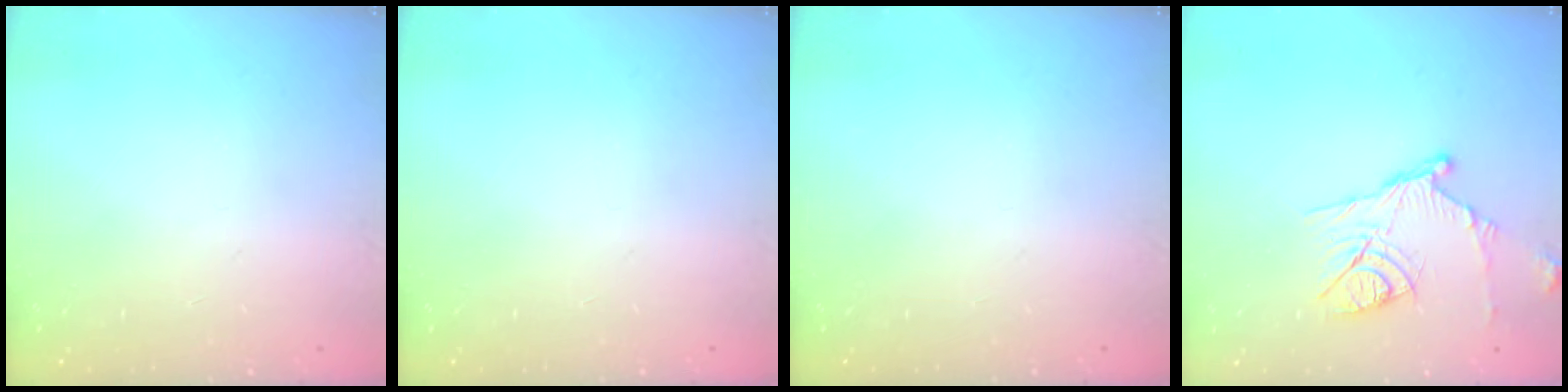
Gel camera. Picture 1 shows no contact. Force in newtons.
{"total": 0.0}
{"total": 0.0}
{"total": 12.8, "press": 12.8, "slide": 0.8}